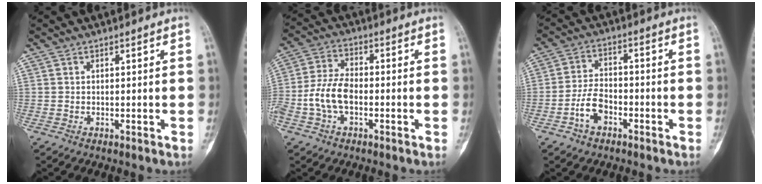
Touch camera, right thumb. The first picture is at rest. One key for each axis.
{"total": 8.2, "fx": -2.1, "fy": 4.7, "fz": 6.4, "tx": -0.136, "ty": 0.026, "tz": -0.048}
{"total": 6.3, "fx": -3.1, "fy": 3.8, "fz": 4.0, "tx": -0.071, "ty": 0.027, "tz": -0.062}